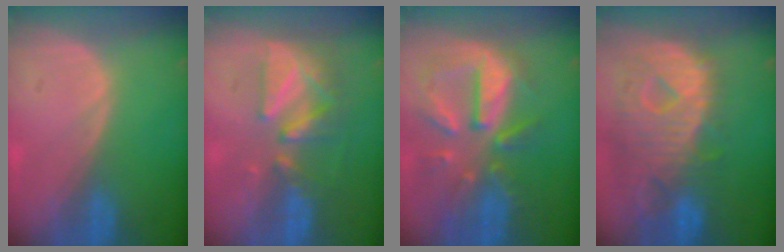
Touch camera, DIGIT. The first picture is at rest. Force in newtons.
{"total": 8.6, "press": 7.7, "slide": 4.0}
{"total": 10.7, "press": 9.5, "slide": 5.0}
{"total": 12.6, "press": 10.9, "slide": 6.4}